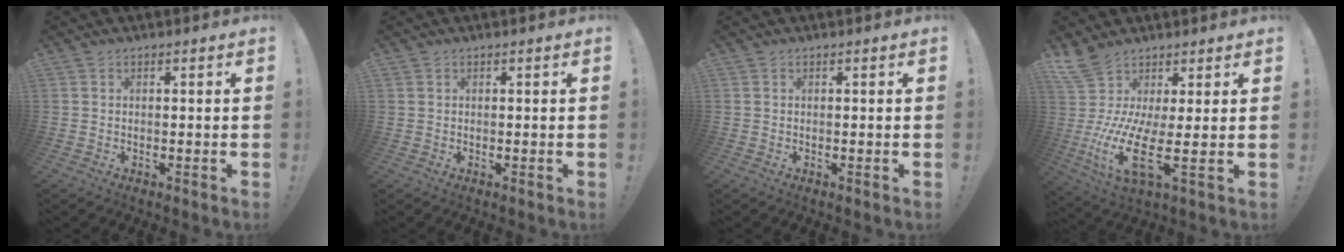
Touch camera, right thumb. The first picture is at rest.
{"total": 0.6, "force": [0.4, 0.5, 0.1], "torque": [-0.007, 0.004, 0.008]}
{"total": 0.0}
{"total": 12.9, "force": [3.2, 3.0, 12.2], "torque": [-0.275, -0.056, 0.054]}